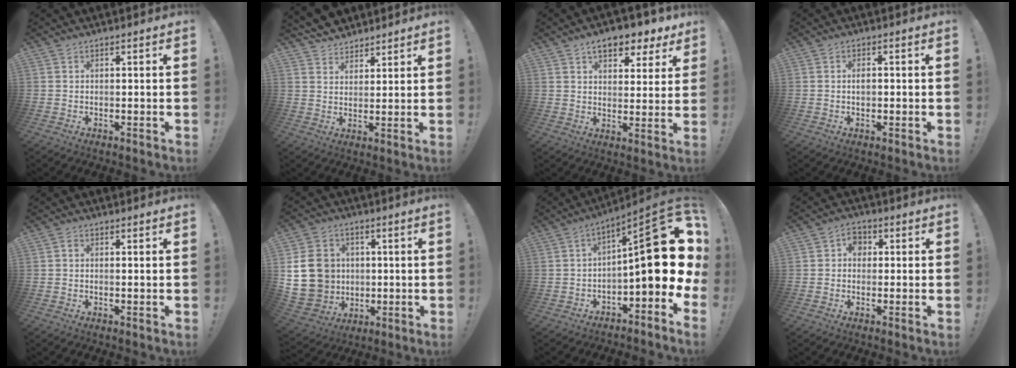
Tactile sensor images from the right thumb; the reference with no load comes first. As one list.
[{"total": 6.3, "force": [5.5, 2.9, 0.6], "torque": [-0.009, -0.039, 0.105]}, {"total": 9.3, "force": [5.9, 4.5, 5.6], "torque": [-0.073, -0.035, 0.103]}, {"total": 2.0, "force": [-0.2, 1.2, 1.6], "torque": [-0.014, 0.000, -0.007]}, {"total": 0.9, "force": [0.0, 0.4, 0.8], "torque": [-0.007, -0.003, 0.000]}, {"total": 15.9, "force": [0.9, 14.2, 6.9], "torque": [-0.122, 0.008, 0.037]}, {"total": 20.1, "force": [1.4, 6.4, 19.1], "torque": [-0.269, -0.011, 0.023]}, {"total": 4.6, "force": [0.5, 4.0, 2.4], "torque": [-0.034, 0.007, 0.007]}]